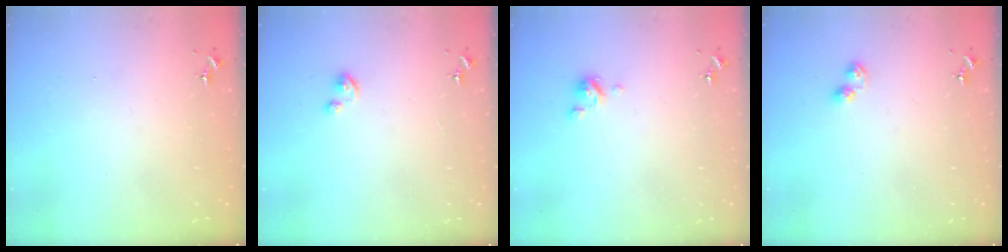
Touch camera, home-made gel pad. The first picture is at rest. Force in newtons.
{"total": 1.8, "press": 1.8, "slide": 0.2}
{"total": 3.4, "press": 3.4, "slide": 0.3}
{"total": 3.7, "press": 3.7, "slide": 0.4}